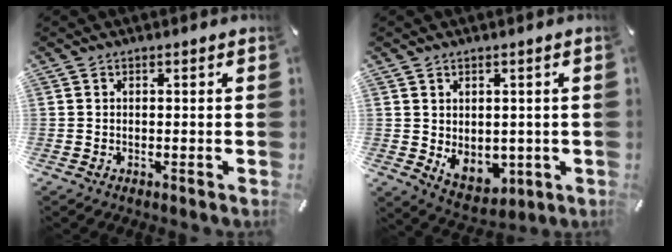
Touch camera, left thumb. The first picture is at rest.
{"total": 5.9, "force": [0.7, 5.2, 2.7], "torque": [-0.027, -0.008, 0.017]}